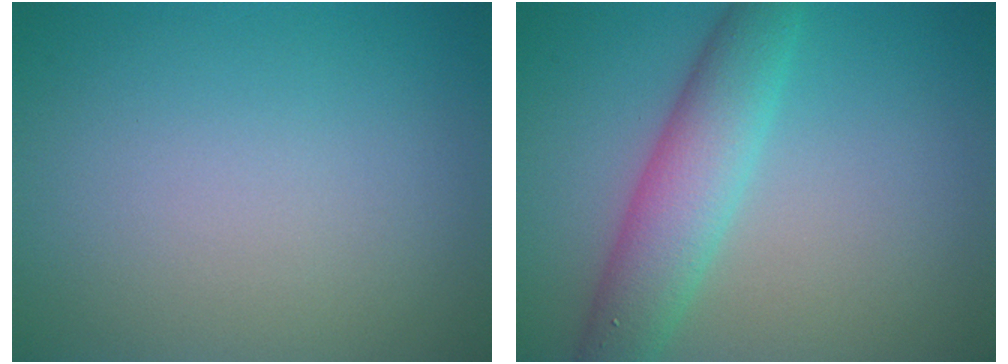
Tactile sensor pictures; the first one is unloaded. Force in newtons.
{"total": 5.2, "press": 5.2, "slide": 0.2}